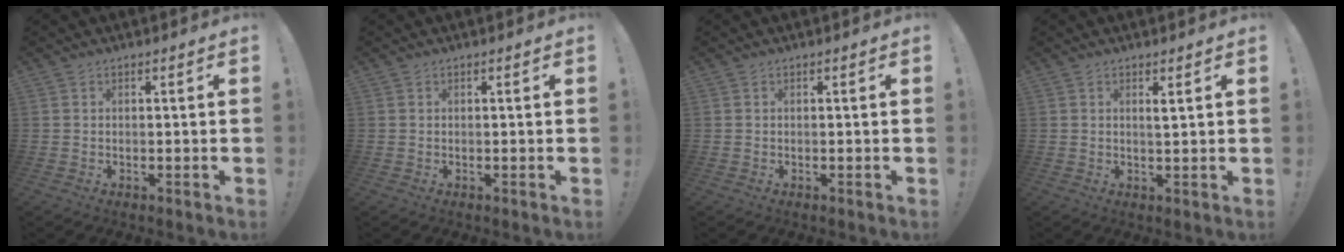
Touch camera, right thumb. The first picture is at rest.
{"total": 0.0}
{"total": 0.0}
{"total": 1.7, "force": [1.0, 0.0, 1.4], "torque": [-0.007, -0.013, 0.011]}